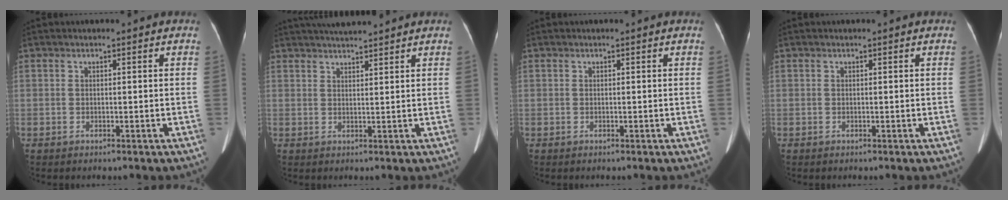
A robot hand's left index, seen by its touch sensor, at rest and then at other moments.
{"total": 6.3, "force": [5.8, -0.1, 2.3], "torque": [-0.040, 0.027, 0.090]}
{"total": 0.0}
{"total": 0.0}